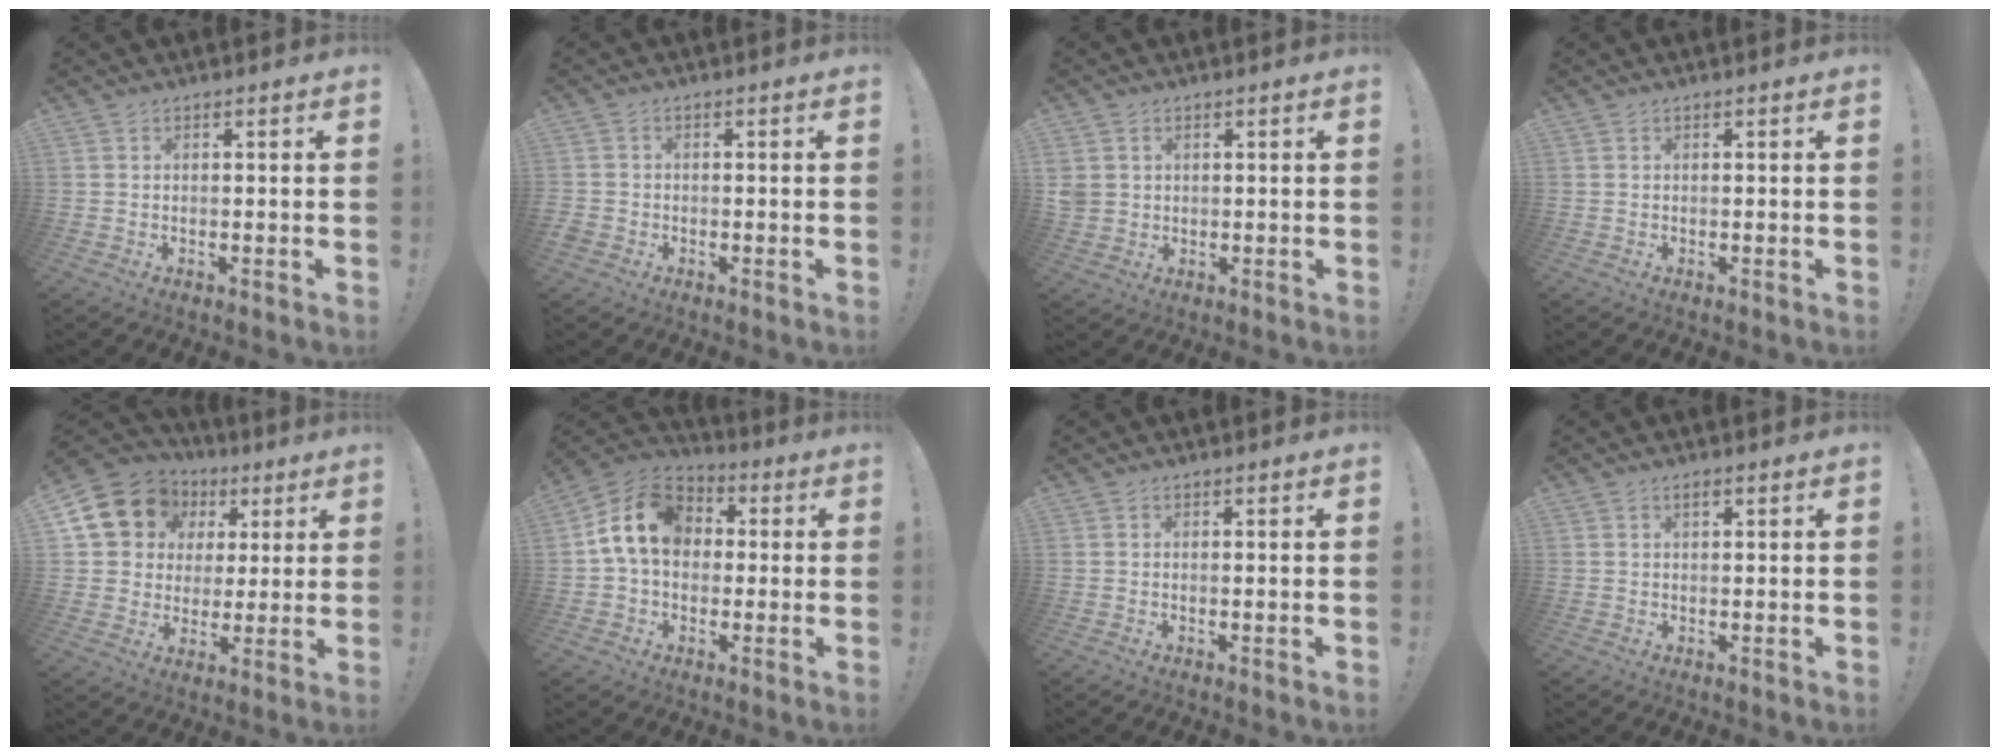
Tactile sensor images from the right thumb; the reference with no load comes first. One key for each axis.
{"total": 2.3, "fx": -1.2, "fy": 1.8, "fz": 0.8, "tx": -0.011, "ty": 0.006, "tz": -0.020}
{"total": 3.6, "fx": 1.2, "fy": 3.1, "fz": 1.4, "tx": -0.029, "ty": -0.004, "tz": 0.024}
{"total": 0.0}
{"total": 15.7, "fx": 6.7, "fy": 12.8, "fz": 6.2, "tx": -0.098, "ty": -0.024, "tz": 0.143}
{"total": 15.2, "fx": 2.6, "fy": 11.3, "fz": 9.8, "tx": -0.168, "ty": 0.018, "tz": 0.054}
{"total": 0.0}
{"total": 1.4, "fx": 0.8, "fy": 0.5, "fz": 0.9, "tx": -0.015, "ty": 0.000, "tz": 0.014}